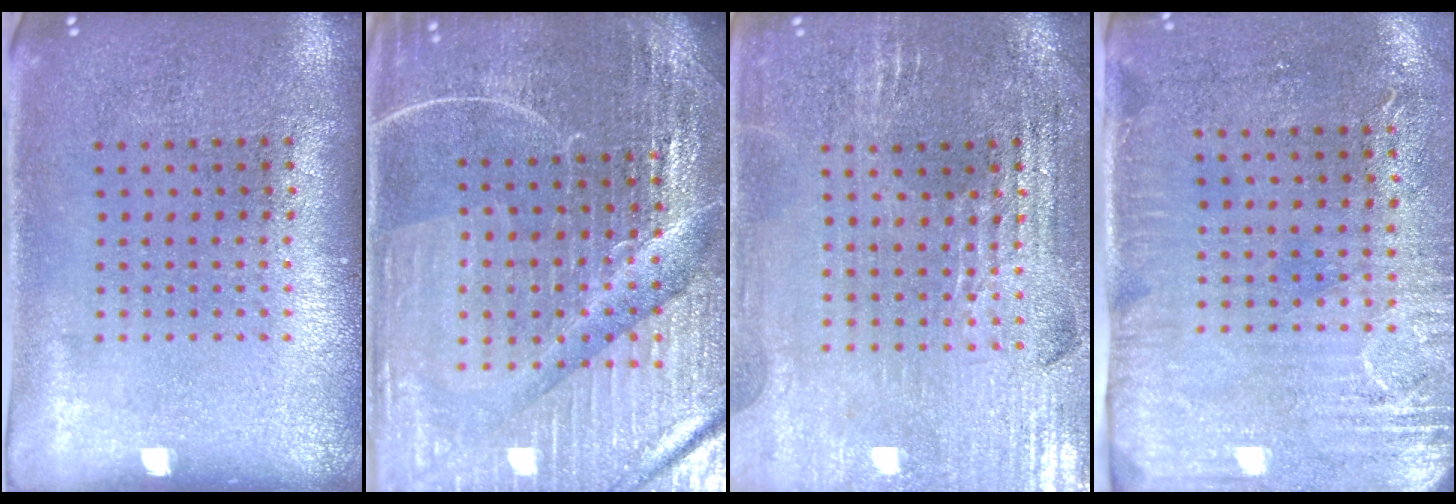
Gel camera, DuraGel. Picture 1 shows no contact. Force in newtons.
{"total": 5.4, "press": 5.1, "slide": 1.9}
{"total": 2.9, "press": 2.8, "slide": 0.5}
{"total": 2.9, "press": 2.4, "slide": 1.6}